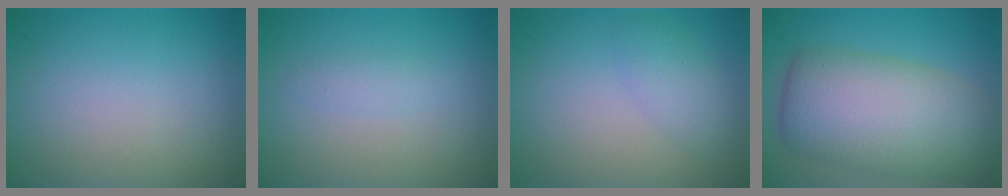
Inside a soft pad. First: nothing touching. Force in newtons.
{"total": 1.1, "press": 1.1, "slide": 0.1}
{"total": 2.0, "press": 2.0, "slide": 0.2}
{"total": 9.6, "press": 9.6, "slide": 0.6}